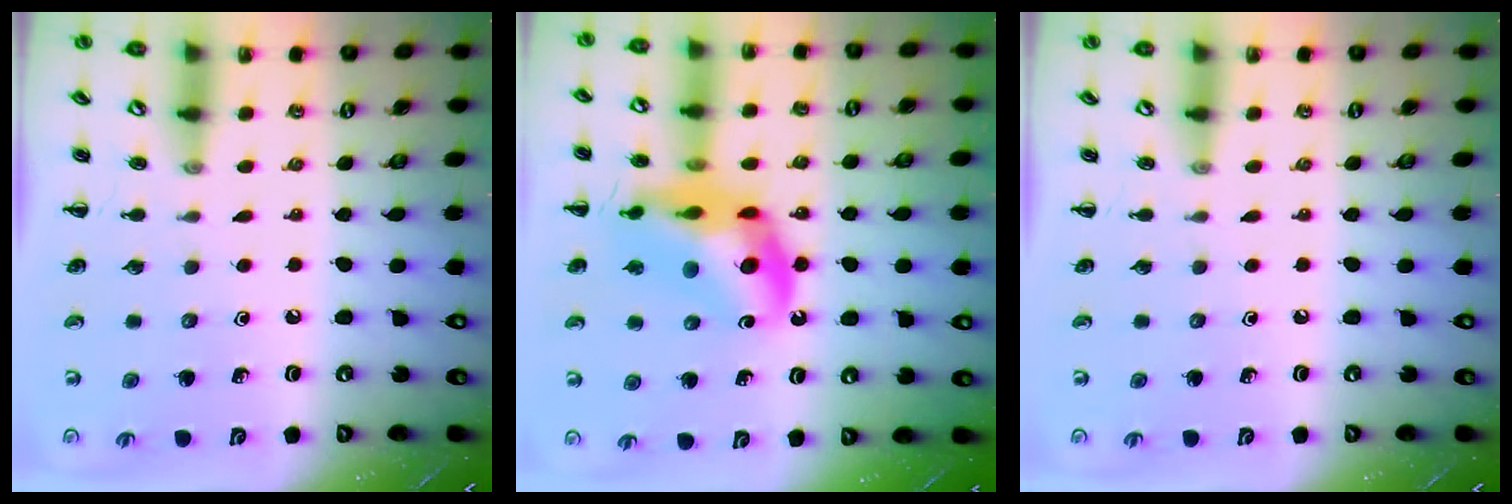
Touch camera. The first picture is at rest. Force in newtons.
{"total": 19.0, "press": 18.5, "slide": 4.2}
{"total": 0.0}